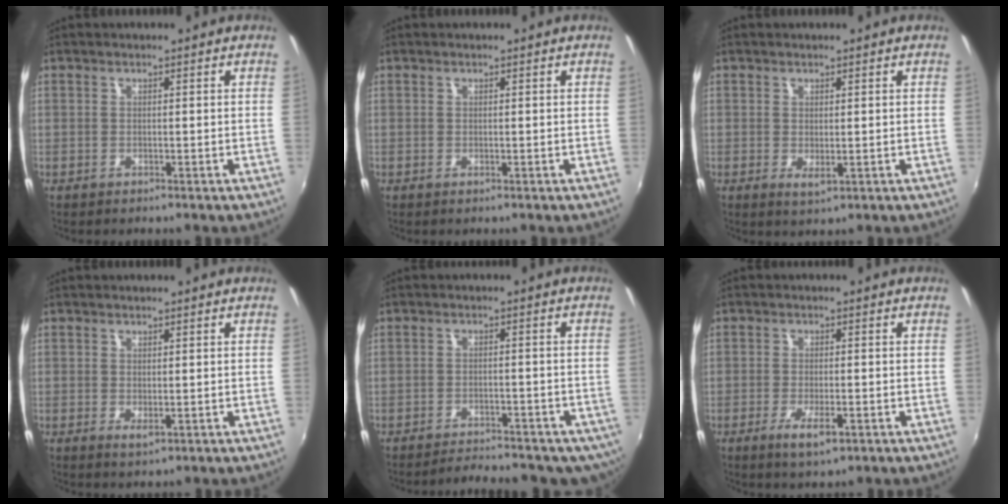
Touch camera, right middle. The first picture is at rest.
{"total": 0.0}
{"total": 1.8, "force": [0.1, 0.6, 1.7], "torque": [-0.029, -0.005, 0.003]}
{"total": 1.5, "force": [0.0, 0.4, 1.4], "torque": [-0.024, -0.004, 0.002]}
{"total": 9.5, "force": [-7.5, 4.2, 3.9], "torque": [-0.075, 0.001, -0.091]}
{"total": 4.9, "force": [-2.3, 1.2, 4.2], "torque": [-0.088, -0.012, -0.039]}